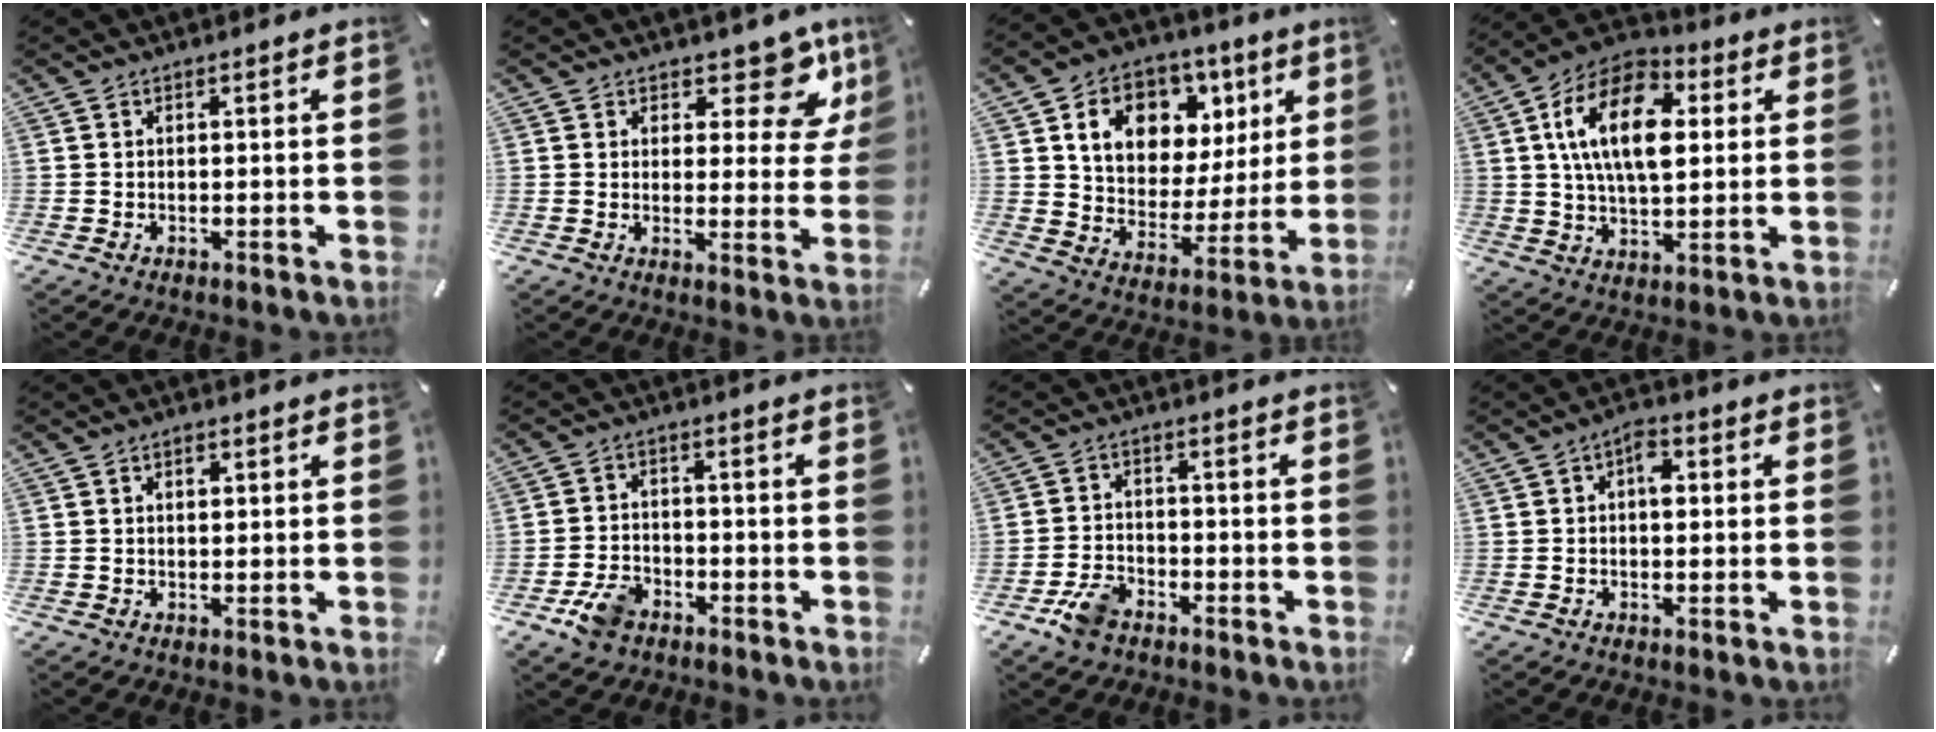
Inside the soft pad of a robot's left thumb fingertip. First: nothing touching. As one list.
[{"total": 10.0, "force": [6.7, 5.2, 5.4], "torque": [-0.056, -0.053, 0.114]}, {"total": 14.4, "force": [6.6, 10.9, 6.6], "torque": [-0.111, -0.030, 0.123]}, {"total": 17.4, "force": [4.2, 10.4, 13.3], "torque": [-0.264, 0.005, 0.070]}, {"total": 1.9, "force": [0.6, 1.2, 1.4], "torque": [-0.021, 0.002, 0.008]}, {"total": 6.7, "force": [-3.8, 4.6, 3.1], "torque": [-0.062, 0.021, -0.069]}, {"total": 6.6, "force": [-3.9, 4.3, 3.1], "torque": [-0.064, 0.022, -0.073]}, {"total": 4.1, "force": [0.4, 2.5, 3.3], "torque": [-0.042, 0.003, 0.000]}]